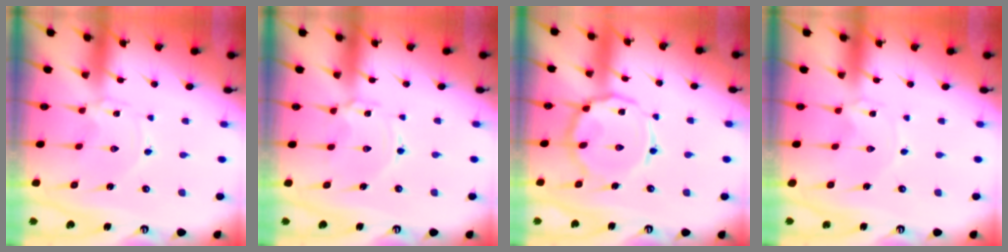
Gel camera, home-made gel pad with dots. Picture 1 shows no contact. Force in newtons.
{"total": 2.2, "press": 2.2, "slide": 0.3}
{"total": 13.3, "press": 13.3, "slide": 1.2}
{"total": 0.0}